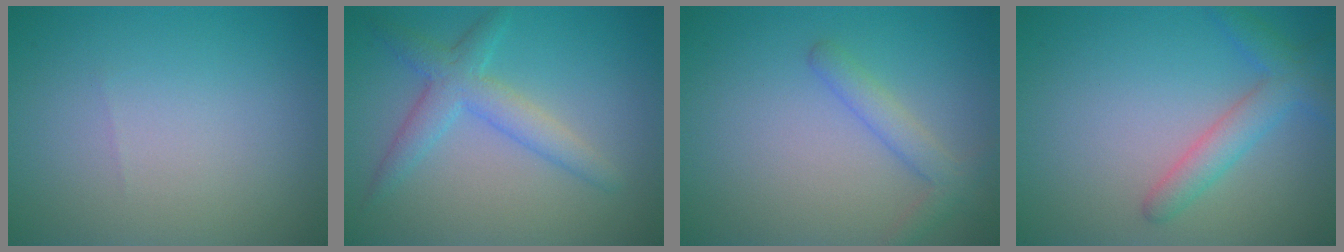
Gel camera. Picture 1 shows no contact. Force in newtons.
{"total": 3.5, "press": 3.5, "slide": 0.1}
{"total": 2.3, "press": 2.3, "slide": 0.1}
{"total": 3.0, "press": 3.0, "slide": 0.2}